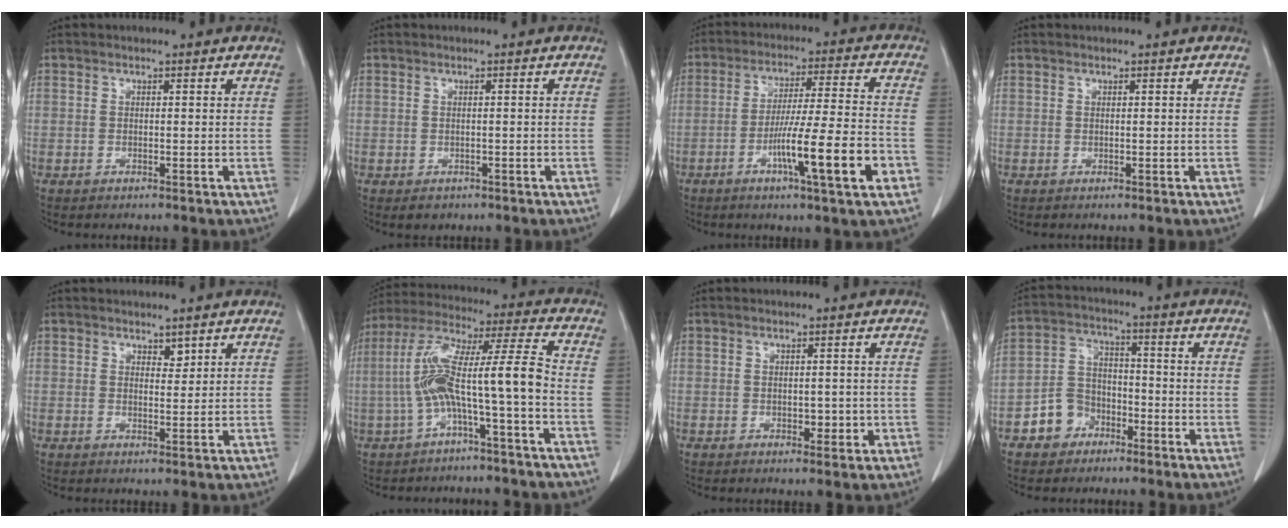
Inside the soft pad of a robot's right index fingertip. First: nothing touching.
{"total": 1.7, "force": [-1.0, 1.3, 0.5], "torque": [-0.006, 0.001, -0.006]}
{"total": 13.6, "force": [-5.3, -0.2, 12.5], "torque": [-0.208, -0.008, -0.087]}
{"total": 0.0}
{"total": 1.7, "force": [1.3, 0.8, 0.8], "torque": [-0.010, -0.004, 0.021]}
{"total": 11.8, "force": [-3.0, 0.2, 11.5], "torque": [-0.220, 0.040, -0.057]}
{"total": 2.0, "force": [-0.3, 1.4, 1.5], "torque": [-0.017, 0.002, 0.001]}
{"total": 6.8, "force": [-3.7, 5.4, 1.6], "torque": [-0.034, 0.020, -0.064]}